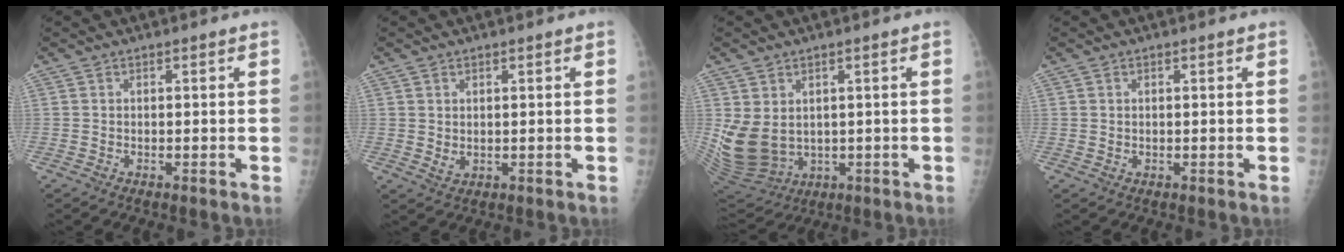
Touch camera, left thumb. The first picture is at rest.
{"total": 2.3, "force": [0.5, 1.5, 1.6], "torque": [-0.024, -0.009, 0.015]}
{"total": 11.7, "force": [1.3, 9.1, 7.2], "torque": [-0.140, -0.015, 0.059]}
{"total": 0.8, "force": [0.3, 0.6, 0.5], "torque": [-0.007, -0.002, 0.007]}